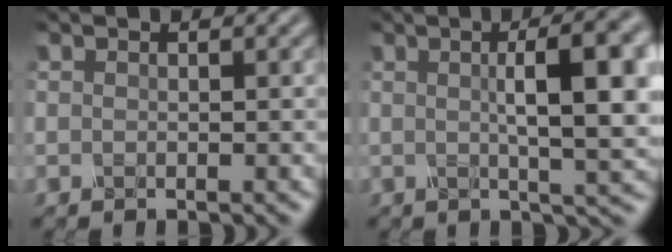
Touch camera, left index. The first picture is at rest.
{"total": 9.7, "force": [1.5, 2.5, 9.2], "torque": [-0.104, 0.016, 0.018]}